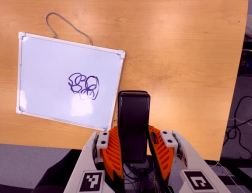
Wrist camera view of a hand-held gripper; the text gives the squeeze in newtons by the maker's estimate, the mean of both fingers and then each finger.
{"total": 5.0, "left": 3.2, "right": 6.8}